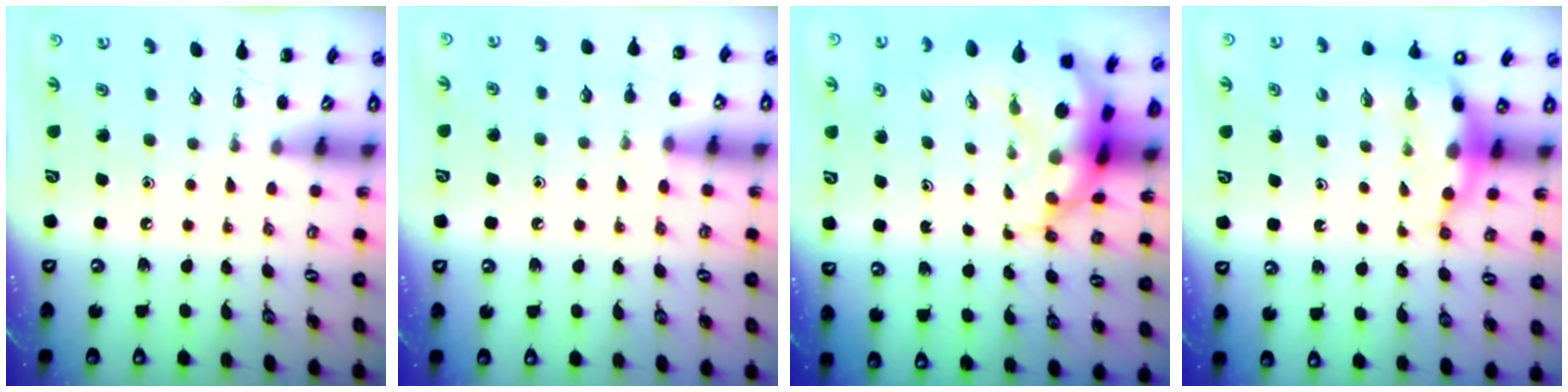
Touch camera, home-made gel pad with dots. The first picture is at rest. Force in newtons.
{"total": 5.9, "press": 5.8, "slide": 1.5}
{"total": 8.6, "press": 8.3, "slide": 2.3}
{"total": 7.1, "press": 7.0, "slide": 1.1}